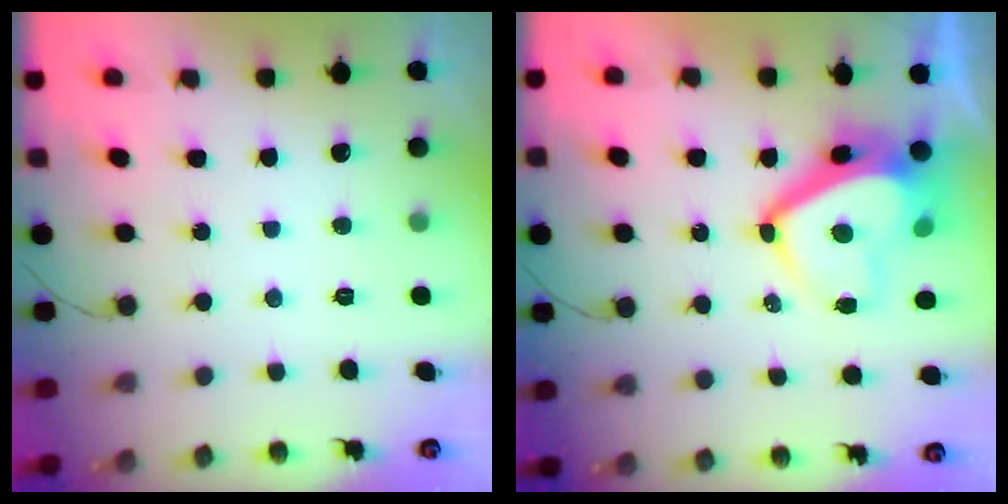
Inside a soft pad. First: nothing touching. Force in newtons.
{"total": 10.4, "press": 10.3, "slide": 0.9}